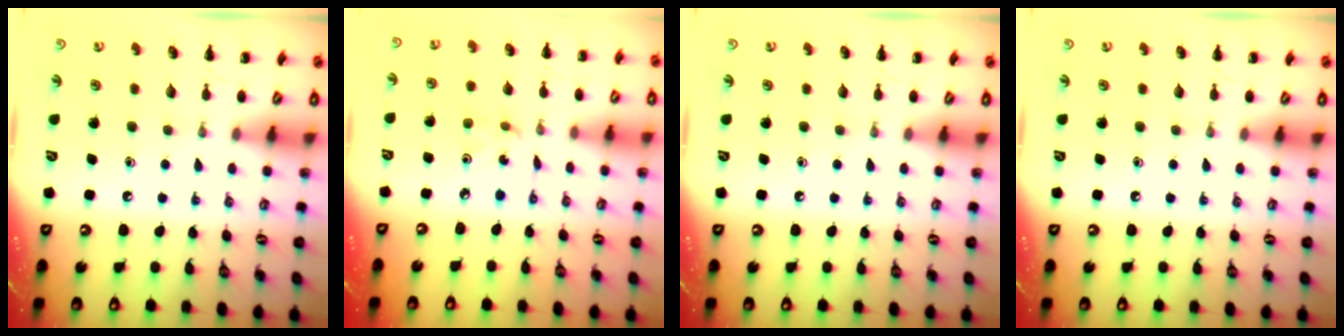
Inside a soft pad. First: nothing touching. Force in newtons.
{"total": 1.5, "press": 1.4, "slide": 0.4}
{"total": 0.0}
{"total": 0.0}